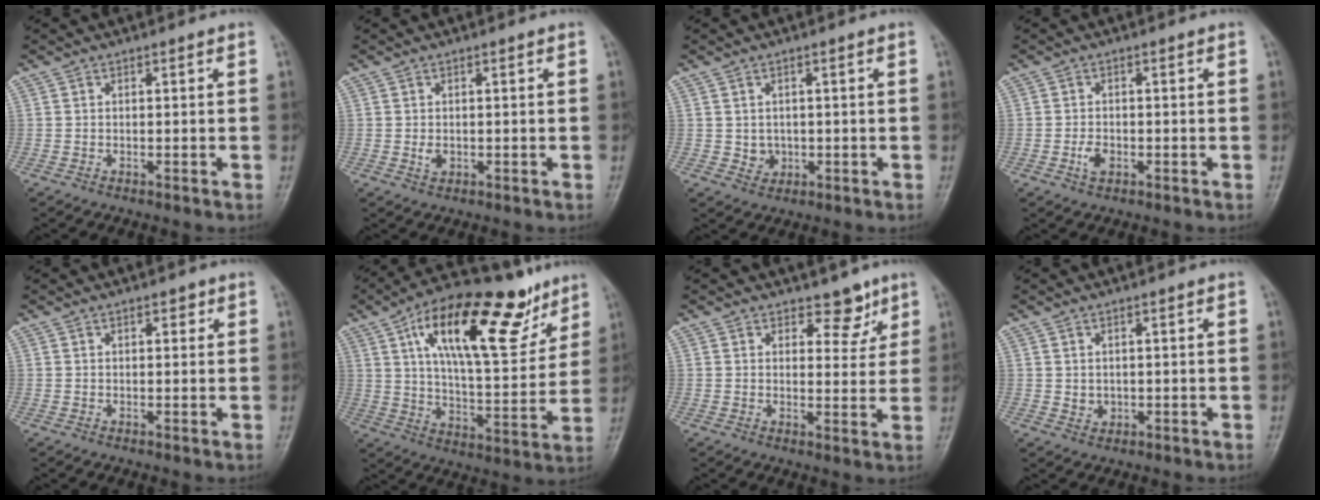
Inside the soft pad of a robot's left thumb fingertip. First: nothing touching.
{"total": 1.5, "force": [-0.1, 1.1, 0.9], "torque": [-0.014, -0.001, 0.002]}
{"total": 2.5, "force": [0.0, 2.3, 1.0], "torque": [-0.007, 0.000, 0.008]}
{"total": 2.5, "force": [-0.9, 1.7, 1.7], "torque": [-0.030, 0.002, -0.016]}
{"total": 1.7, "force": [1.0, 0.9, 1.0], "torque": [-0.004, -0.002, 0.010]}
{"total": 24.7, "force": [12.9, 9.6, 18.7], "torque": [-0.259, -0.031, 0.215]}
{"total": 5.0, "force": [3.6, 2.9, 1.9], "torque": [0.010, -0.023, 0.050]}
{"total": 1.8, "force": [0.3, 1.5, 0.8], "torque": [-0.010, -0.004, 0.012]}